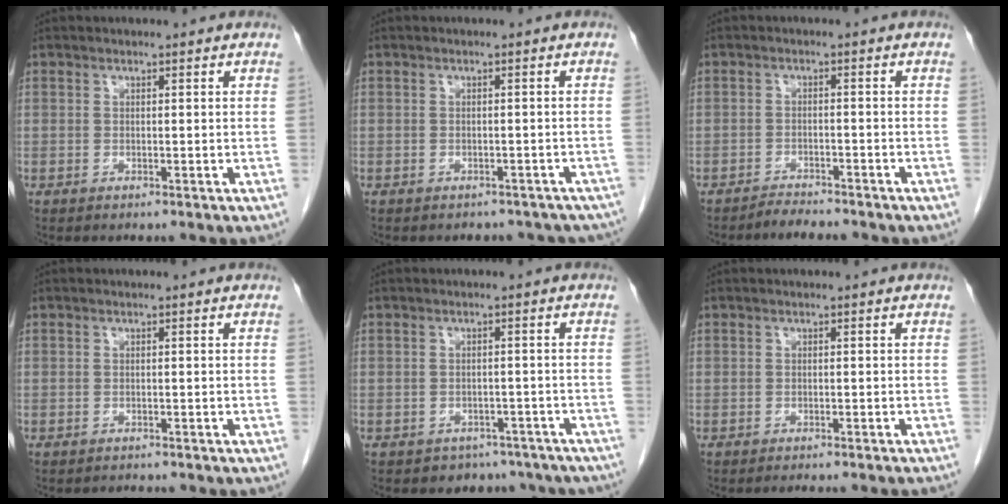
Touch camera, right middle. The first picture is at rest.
{"total": 9.3, "force": [-7.6, 4.9, 2.3], "torque": [-0.027, 0.001, -0.073]}
{"total": 3.5, "force": [-3.3, 0.4, 0.9], "torque": [-0.016, -0.009, -0.053]}
{"total": 2.1, "force": [-1.9, 0.7, 0.6], "torque": [-0.014, -0.003, -0.021]}
{"total": 8.2, "force": [-6.6, 4.7, 1.4], "torque": [-0.011, 0.005, -0.063]}
{"total": 6.6, "force": [-6.1, 0.4, 2.6], "torque": [-0.025, -0.013, -0.070]}